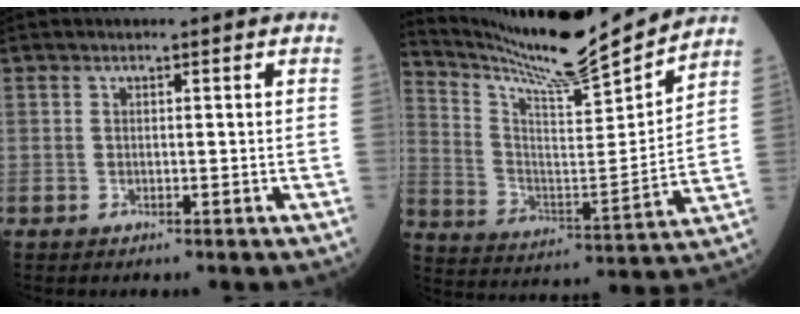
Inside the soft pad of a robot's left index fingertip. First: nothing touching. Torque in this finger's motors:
{"motor_torque": [0.26, -0.64, 0.33, 0.10]}